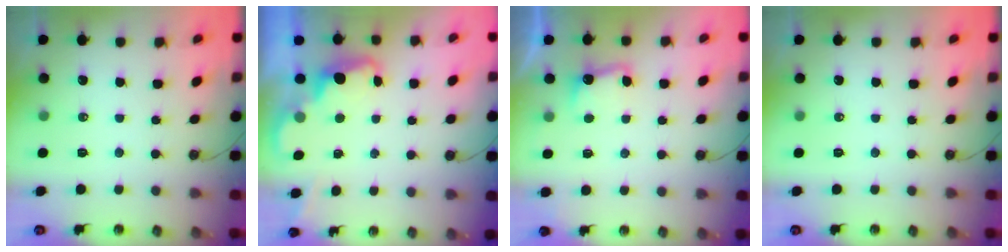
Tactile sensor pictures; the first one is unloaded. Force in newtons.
{"total": 2.3, "press": 2.2, "slide": 0.6}
{"total": 4.3, "press": 4.2, "slide": 1.1}
{"total": 0.0}